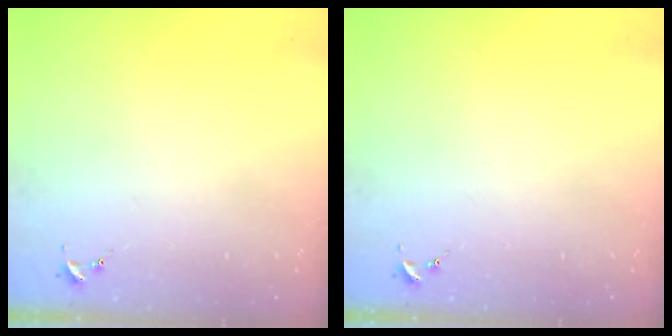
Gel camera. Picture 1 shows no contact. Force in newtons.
{"total": 0.0}